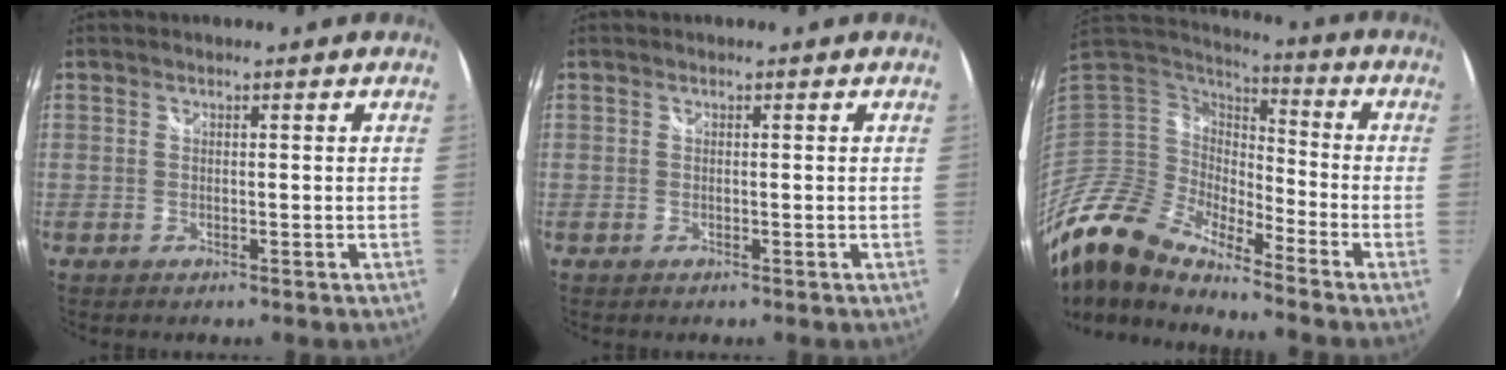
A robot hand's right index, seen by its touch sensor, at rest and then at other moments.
{"total": 0.0}
{"total": 15.1, "force": [-12.4, 4.3, 7.5], "torque": [-0.138, -0.021, -0.251]}